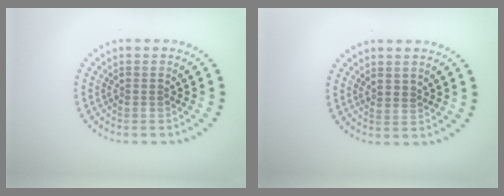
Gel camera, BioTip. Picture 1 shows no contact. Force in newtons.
{"total": 0.7, "press": 0.5, "slide": 0.4}